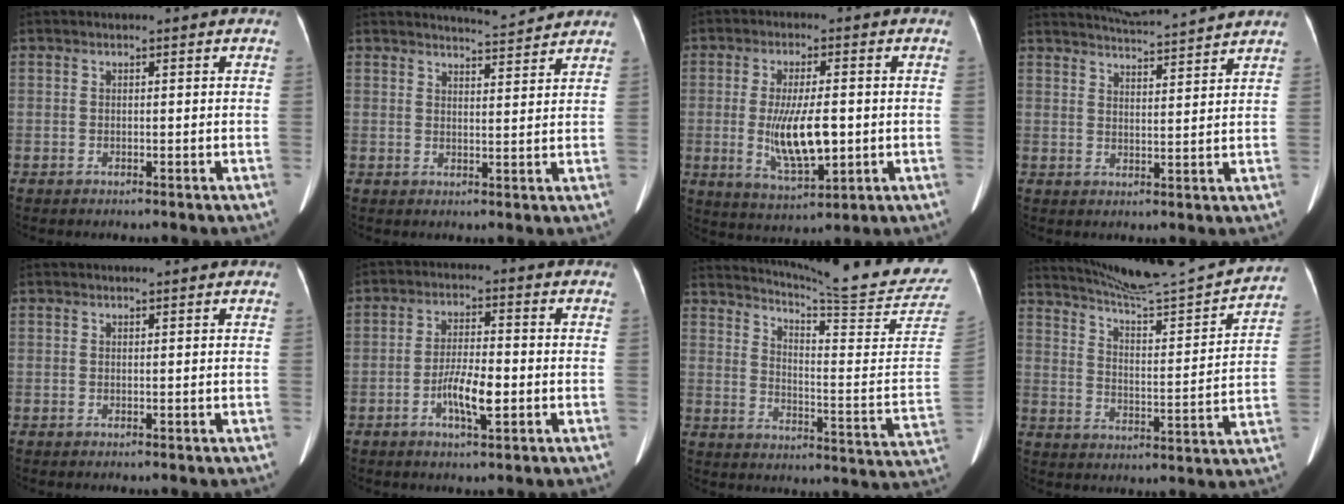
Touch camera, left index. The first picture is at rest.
{"total": 4.8, "force": [4.8, -0.1, 0.3], "torque": [-0.018, -0.004, 0.061]}
{"total": 9.7, "force": [-1.1, 2.7, 9.2], "torque": [-0.181, -0.017, -0.012]}
{"total": 9.7, "force": [9.3, -0.7, 2.8], "torque": [-0.056, 0.013, 0.130]}
{"total": 0.5, "force": [0.5, 0.0, 0.2], "torque": [-0.007, 0.004, 0.004]}
{"total": 6.1, "force": [-2.1, 1.3, 5.5], "torque": [-0.108, -0.003, -0.040]}
{"total": 21.3, "force": [19.6, -2.5, 7.9], "torque": [-0.138, -0.135, 0.249]}
{"total": 20.3, "force": [19.1, -0.4, 6.9], "torque": [-0.115, -0.047, 0.265]}